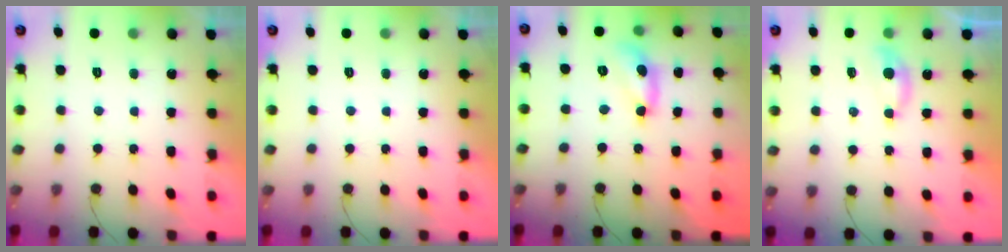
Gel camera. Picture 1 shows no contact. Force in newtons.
{"total": 0.0}
{"total": 9.8, "press": 9.8, "slide": 0.7}
{"total": 3.9, "press": 3.9, "slide": 0.6}